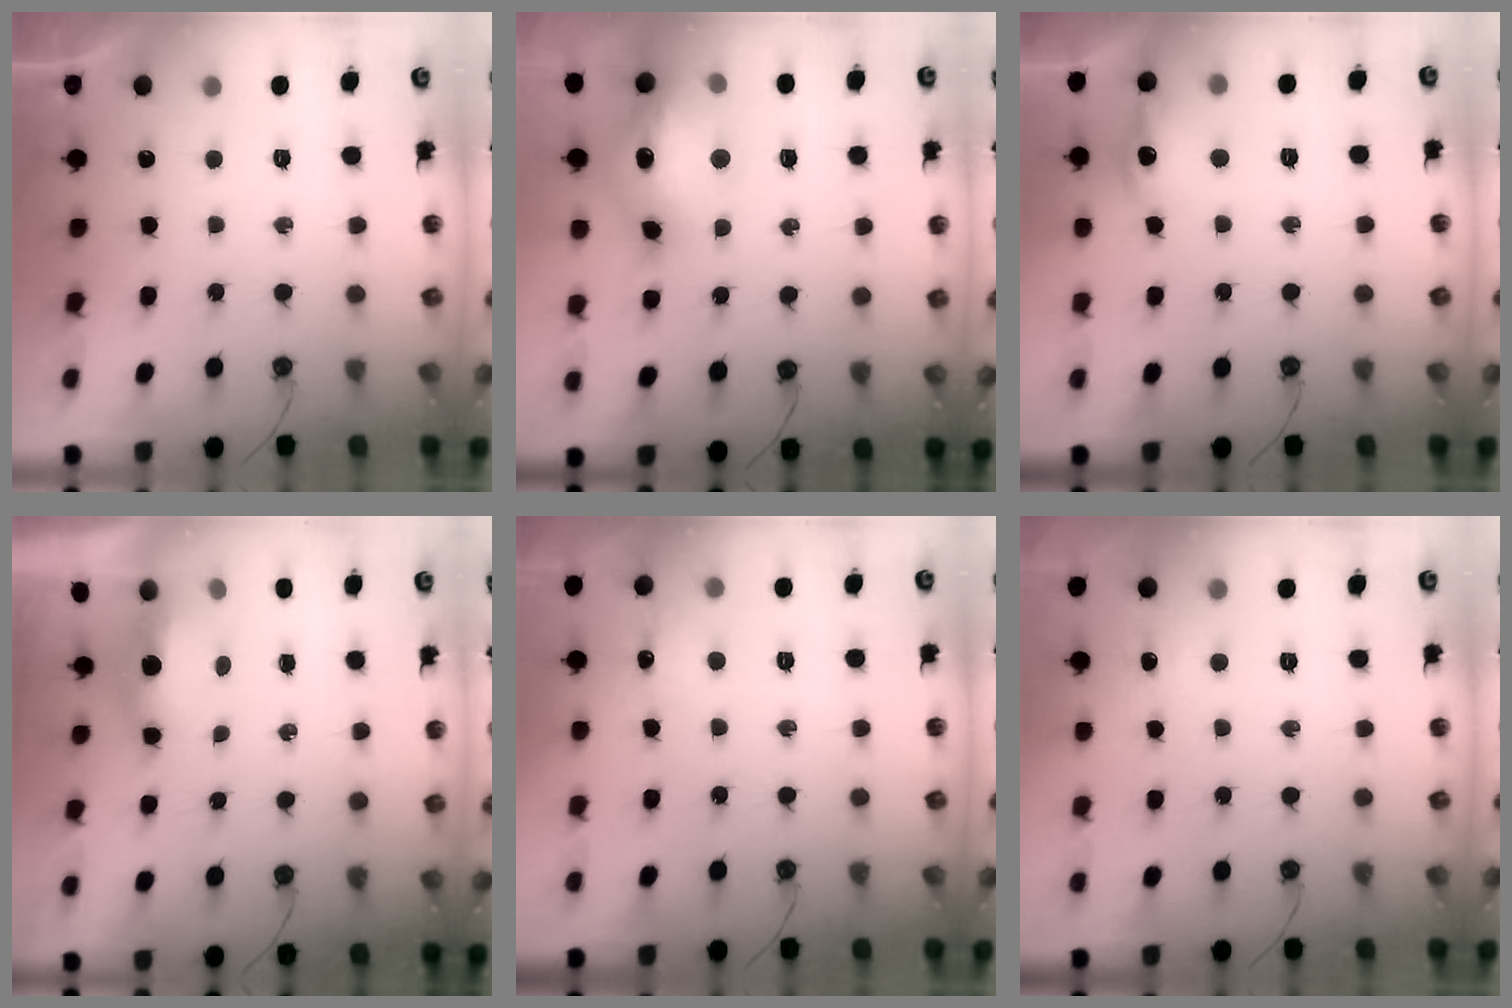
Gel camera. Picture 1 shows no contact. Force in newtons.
{"total": 18.3, "press": 18.3, "slide": 1.7}
{"total": 10.0, "press": 10.0, "slide": 0.9}
{"total": 5.8, "press": 5.8, "slide": 0.8}
{"total": 7.0, "press": 7.0, "slide": 0.8}
{"total": 3.2, "press": 3.2, "slide": 0.6}